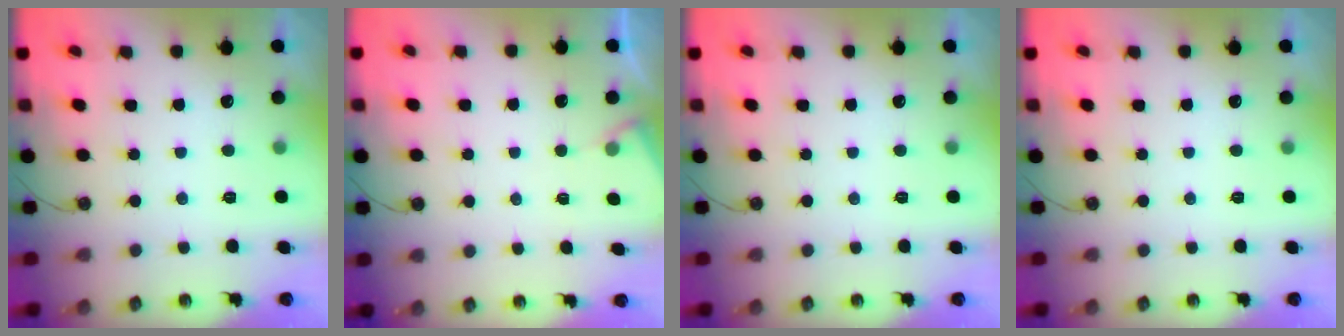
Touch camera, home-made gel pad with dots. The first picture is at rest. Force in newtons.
{"total": 3.4, "press": 3.4, "slide": 0.5}
{"total": 0.0}
{"total": 0.0}